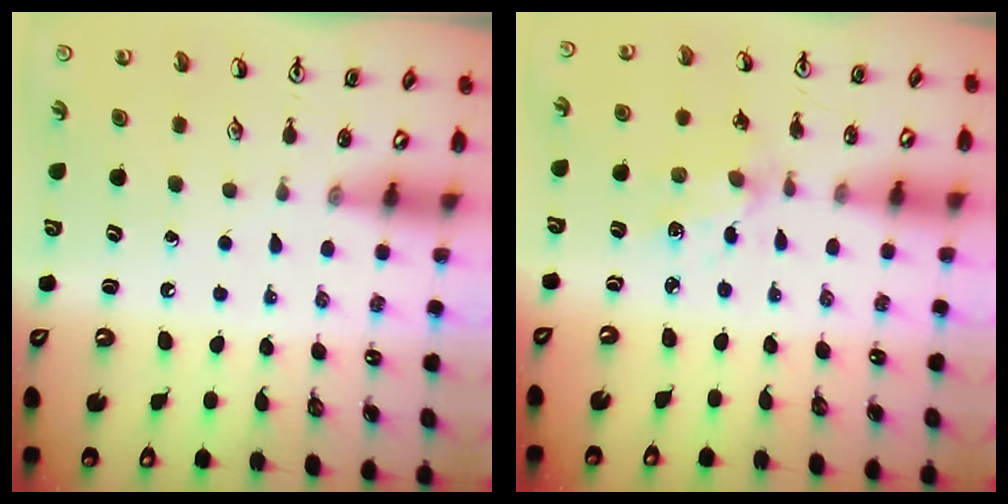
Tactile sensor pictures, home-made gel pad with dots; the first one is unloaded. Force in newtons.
{"total": 2.4, "press": 2.3, "slide": 0.4}